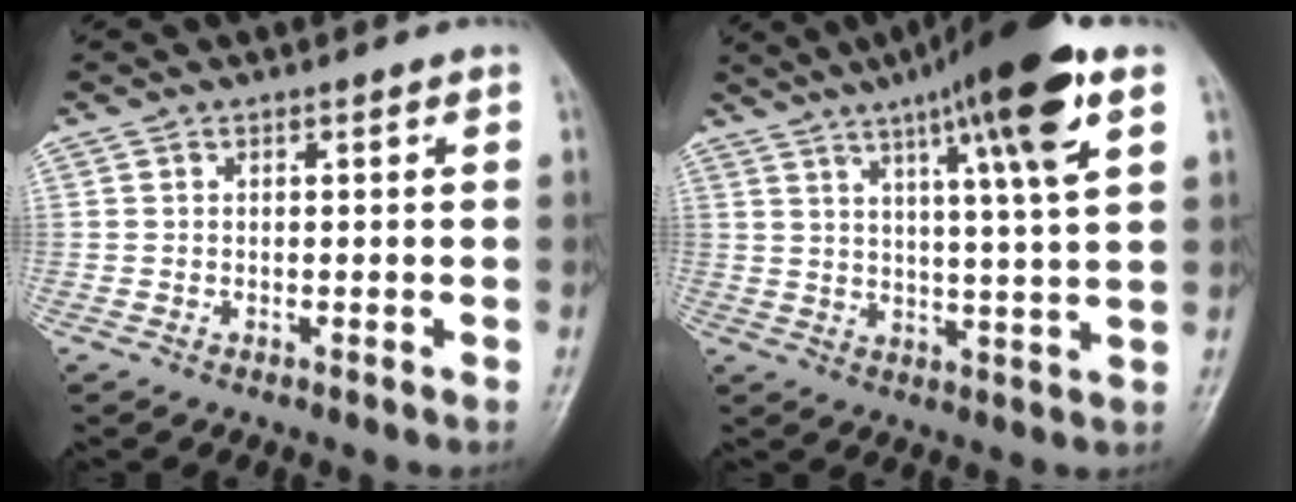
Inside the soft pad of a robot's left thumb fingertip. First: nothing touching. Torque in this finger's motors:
{"motor_torque": [0.82, 0.71, 1.66, -1.12, 0.37]}